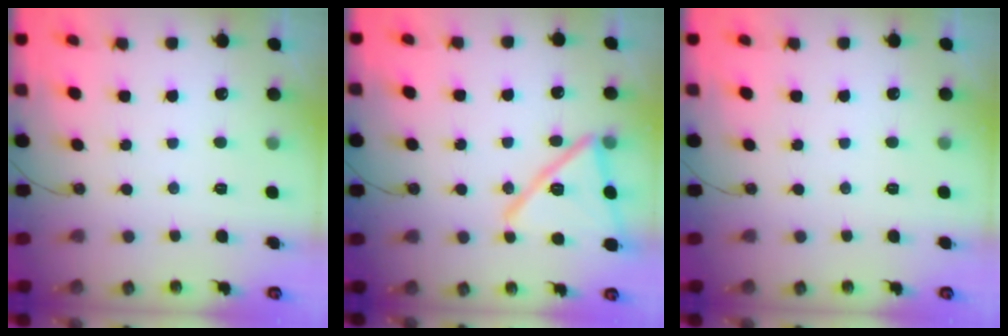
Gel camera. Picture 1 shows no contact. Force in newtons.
{"total": 18.2, "press": 18.2, "slide": 0.6}
{"total": 2.1, "press": 1.5, "slide": 1.5}